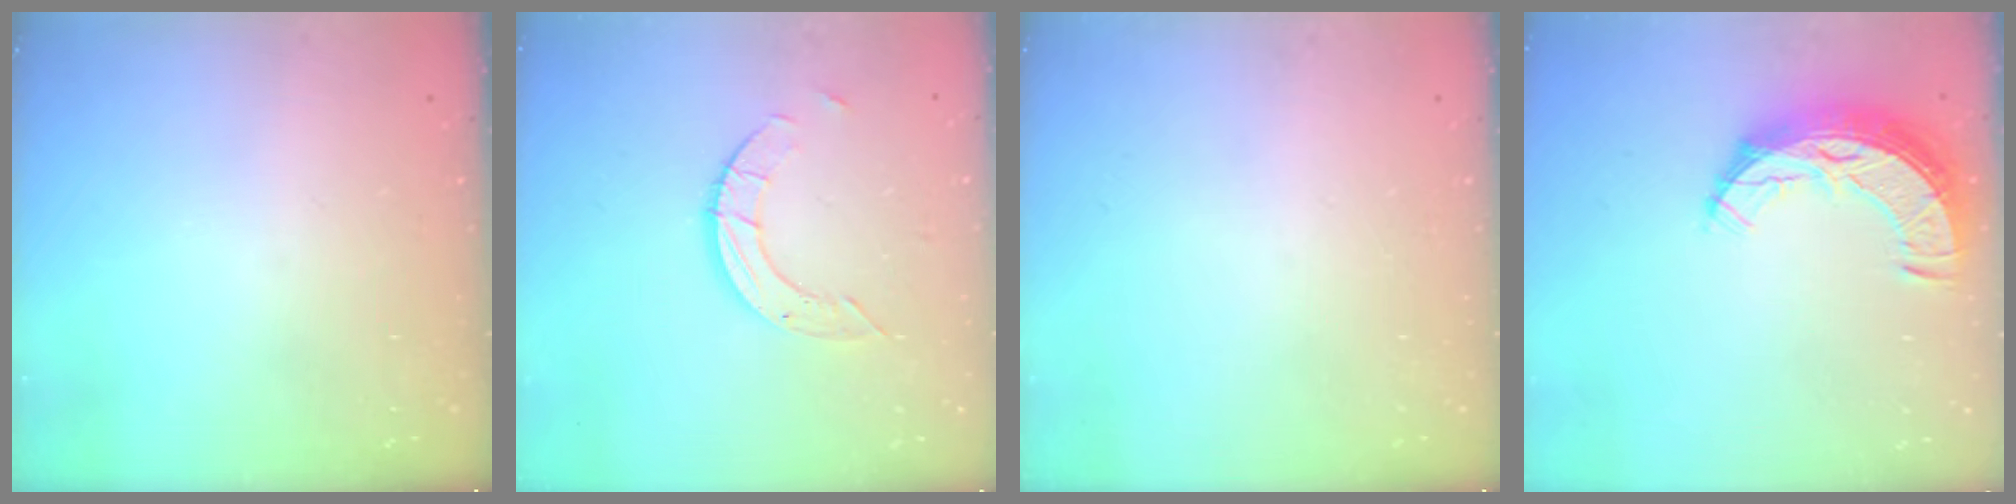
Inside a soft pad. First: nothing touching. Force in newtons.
{"total": 6.1, "press": 6.1, "slide": 0.2}
{"total": 0.0}
{"total": 10.6, "press": 10.6, "slide": 0.8}